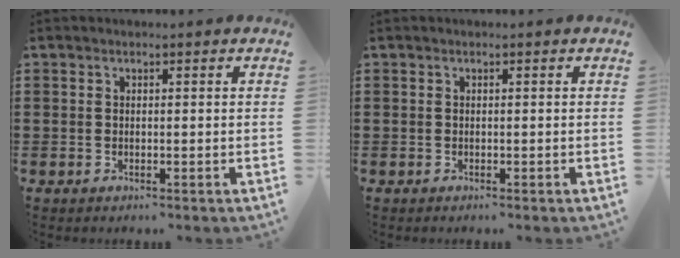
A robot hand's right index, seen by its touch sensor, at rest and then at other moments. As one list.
[{"total": 0.0}]